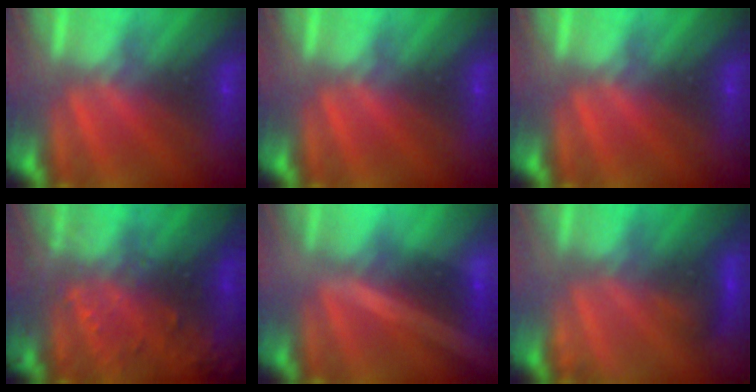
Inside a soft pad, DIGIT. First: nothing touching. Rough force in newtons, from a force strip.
{"total": 0.0}
{"total": 0.0}
{"total": 9.1}
{"total": 2.0}
{"total": 3.4}